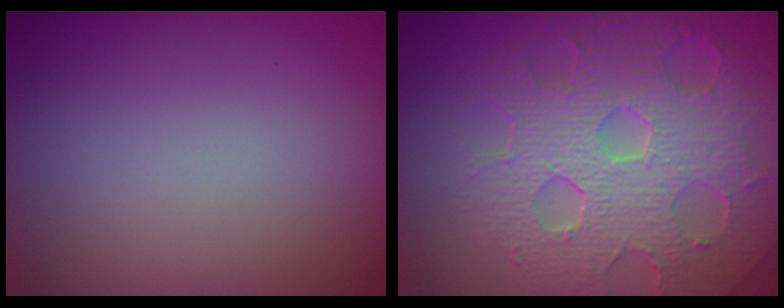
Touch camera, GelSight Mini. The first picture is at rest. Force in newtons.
{"total": 9.0, "press": 6.0, "slide": 6.6}